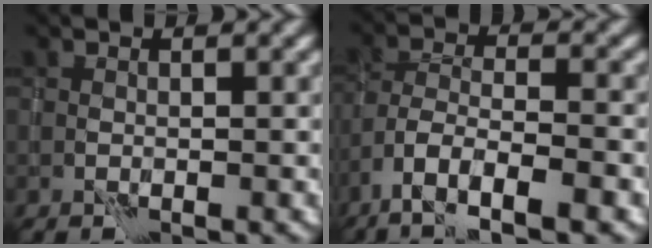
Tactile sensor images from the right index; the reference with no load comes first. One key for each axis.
{"total": 7.0, "fx": -4.5, "fy": 1.8, "fz": 5.0, "tx": -0.088, "ty": 0.000, "tz": -0.082}